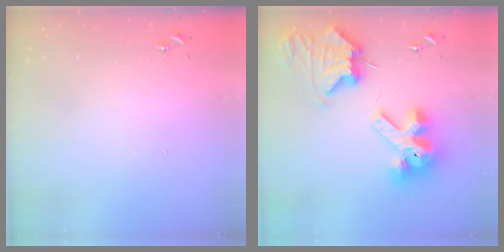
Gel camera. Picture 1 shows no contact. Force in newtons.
{"total": 13.4, "press": 13.3, "slide": 1.9}